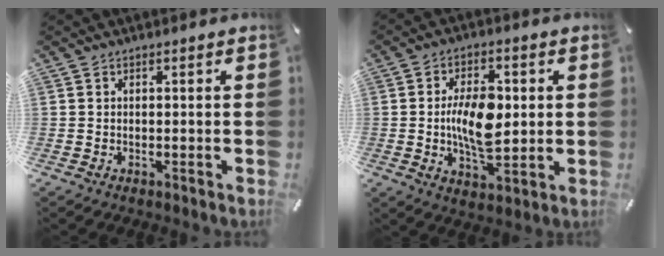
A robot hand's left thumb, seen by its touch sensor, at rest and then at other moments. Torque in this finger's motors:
{"motor_torque": [0.08, 0.81, 0.20, 0.06, 0.16]}